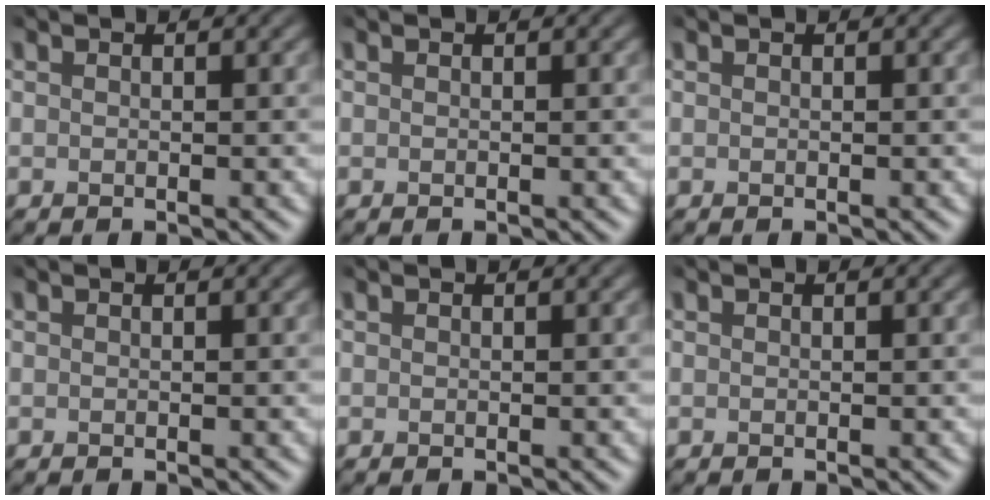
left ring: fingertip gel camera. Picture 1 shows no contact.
{"total": 0.0}
{"total": 0.0}
{"total": 0.0}
{"total": 0.0}
{"total": 0.0}